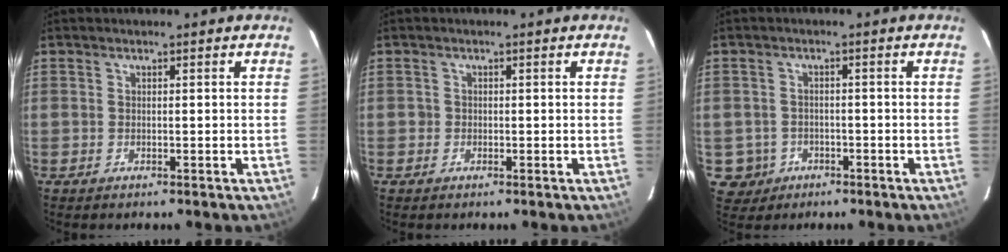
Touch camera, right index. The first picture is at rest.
{"total": 0.9, "force": [-0.2, 0.9, 0.0], "torque": [0.001, 0.000, -0.004]}
{"total": 4.7, "force": [-1.6, 4.3, 0.4], "torque": [-0.020, 0.015, -0.018]}